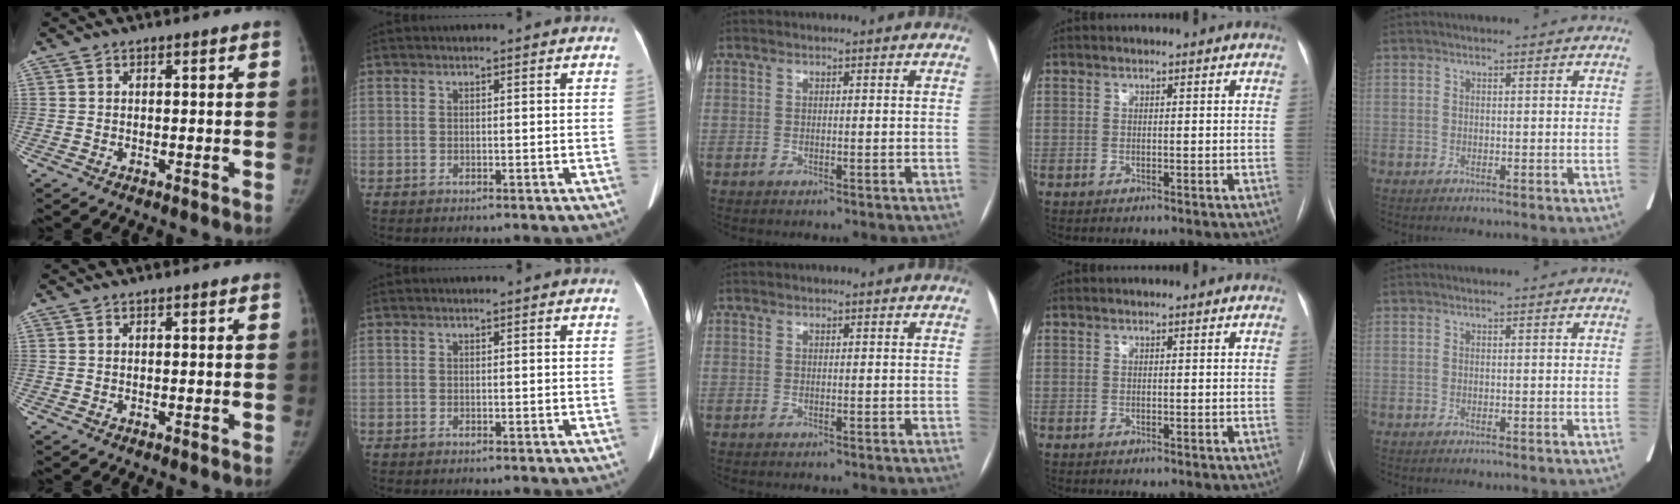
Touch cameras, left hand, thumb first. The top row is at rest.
{}